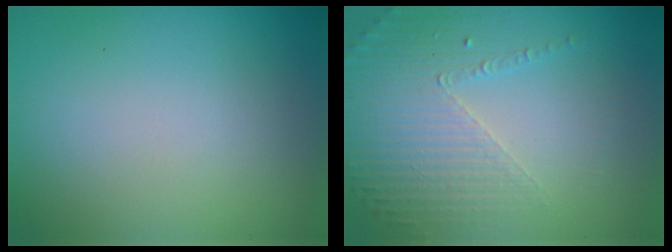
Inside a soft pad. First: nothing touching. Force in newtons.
{"total": 4.6, "press": 3.2, "slide": 3.4}